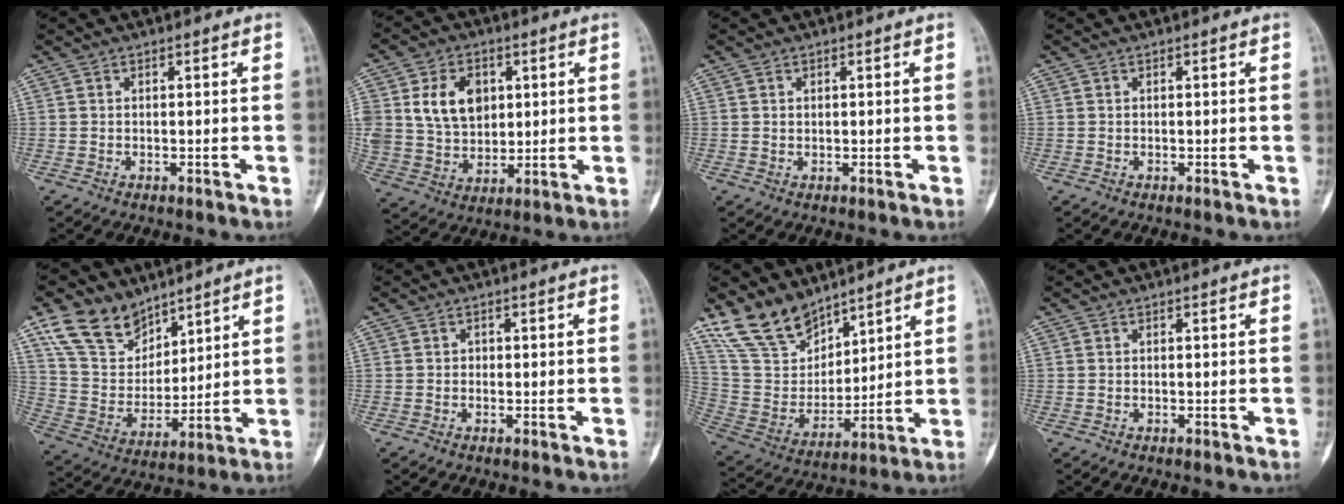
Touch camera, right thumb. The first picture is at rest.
{"total": 12.9, "force": [3.6, 9.5, 7.9], "torque": [-0.109, -0.011, 0.074]}
{"total": 0.6, "force": [0.2, 0.5, 0.3], "torque": [-0.004, -0.001, 0.005]}
{"total": 0.0}
{"total": 13.6, "force": [9.6, 8.4, 4.8], "torque": [-0.067, -0.046, 0.198]}
{"total": 0.7, "force": [-0.1, 0.7, 0.2], "torque": [0.008, 0.003, -0.003]}
{"total": 14.2, "force": [11.3, 7.1, 4.7], "torque": [-0.067, -0.061, 0.238]}
{"total": 0.0}